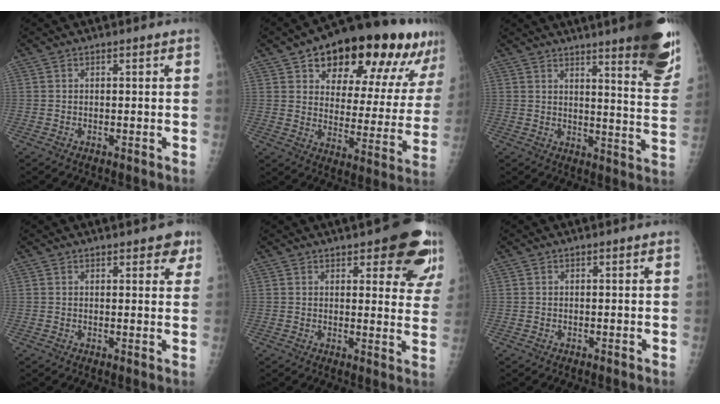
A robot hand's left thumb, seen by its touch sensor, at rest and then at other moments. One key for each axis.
{"total": 26.1, "fx": 16.3, "fy": 11.4, "fz": 16.9, "tx": -0.205, "ty": -0.039, "tz": 0.232}
{"total": 18.5, "fx": 12.8, "fy": 2.6, "fz": 13.2, "tx": -0.144, "ty": -0.078, "tz": 0.157}
{"total": 4.2, "fx": 2.8, "fy": 1.9, "fz": 2.4, "tx": 0.001, "ty": -0.010, "tz": 0.031}
{"total": 12.9, "fx": 8.2, "fy": 4.5, "fz": 9.0, "tx": -0.067, "ty": -0.042, "tz": 0.088}
{"total": 0.0}